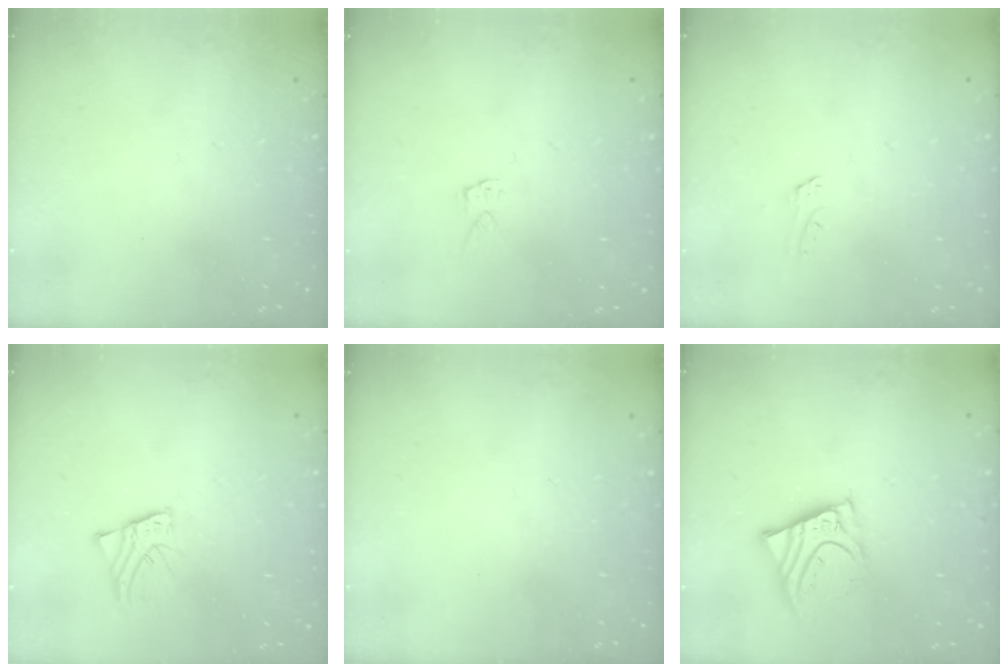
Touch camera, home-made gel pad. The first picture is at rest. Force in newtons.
{"total": 4.9, "press": 4.9, "slide": 0.2}
{"total": 1.5, "press": 1.4, "slide": 0.1}
{"total": 2.3, "press": 2.3, "slide": 0.1}
{"total": 0.0}
{"total": 9.6, "press": 9.6, "slide": 1.3}